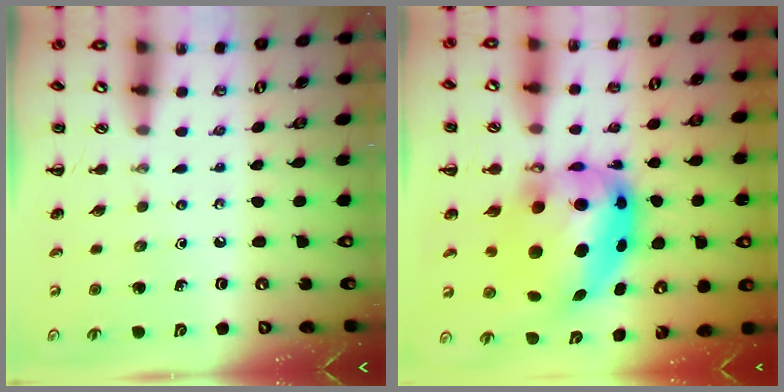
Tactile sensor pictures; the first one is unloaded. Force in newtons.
{"total": 14.7, "press": 14.3, "slide": 3.6}